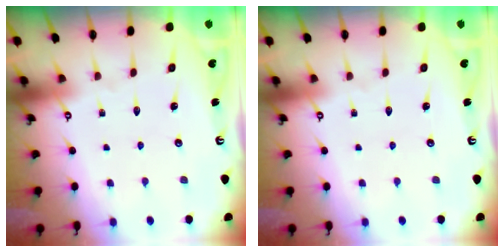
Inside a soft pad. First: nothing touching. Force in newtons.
{"total": 0.0}